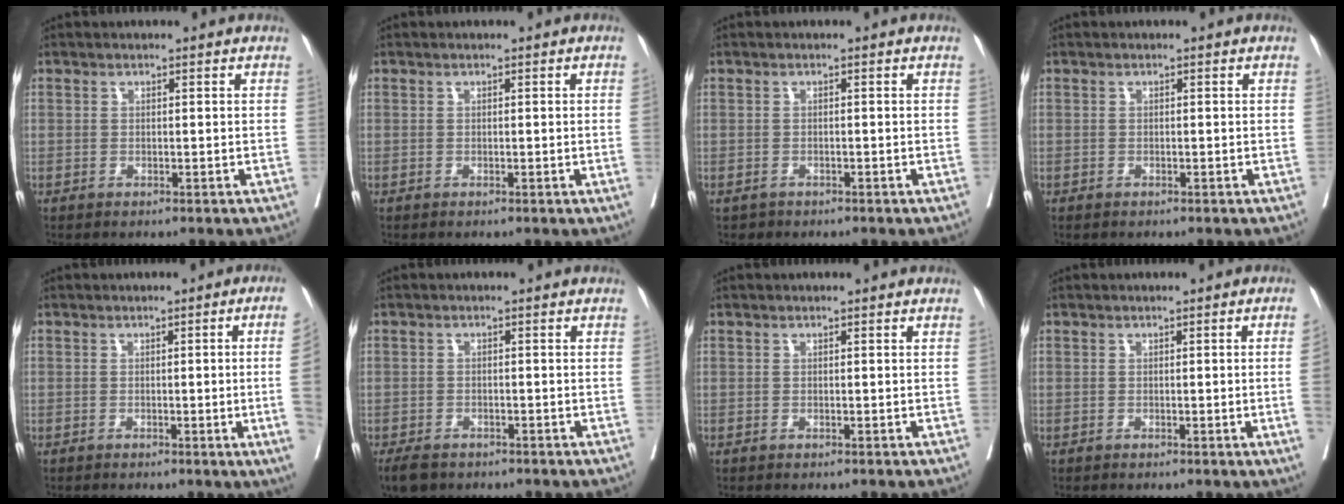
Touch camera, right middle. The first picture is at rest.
{"total": 0.9, "force": [-0.1, -0.4, 0.8], "torque": [-0.008, 0.000, -0.003]}
{"total": 1.1, "force": [-0.8, 0.7, 0.0], "torque": [-0.005, 0.002, -0.010]}
{"total": 0.0}
{"total": 8.4, "force": [-1.1, -2.9, 7.8], "torque": [-0.079, -0.019, -0.014]}
{"total": 4.6, "force": [-3.5, 2.3, 1.9], "torque": [-0.031, -0.005, -0.055]}
{"total": 0.0}
{"total": 3.1, "force": [-0.3, -1.1, 2.9], "torque": [-0.041, -0.007, -0.002]}